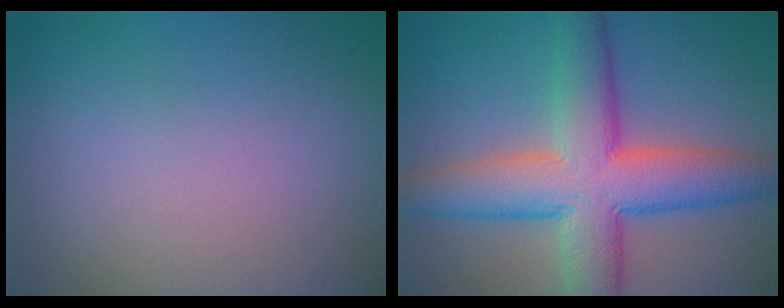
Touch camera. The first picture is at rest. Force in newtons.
{"total": 9.8, "press": 9.8, "slide": 0.5}